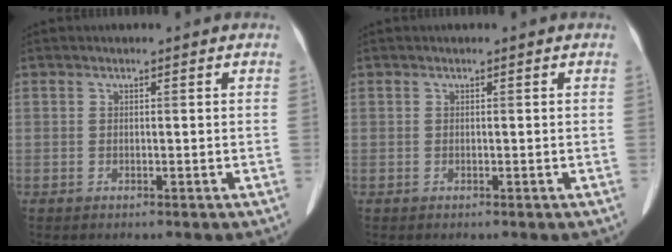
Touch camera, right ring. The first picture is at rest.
{"total": 0.0}